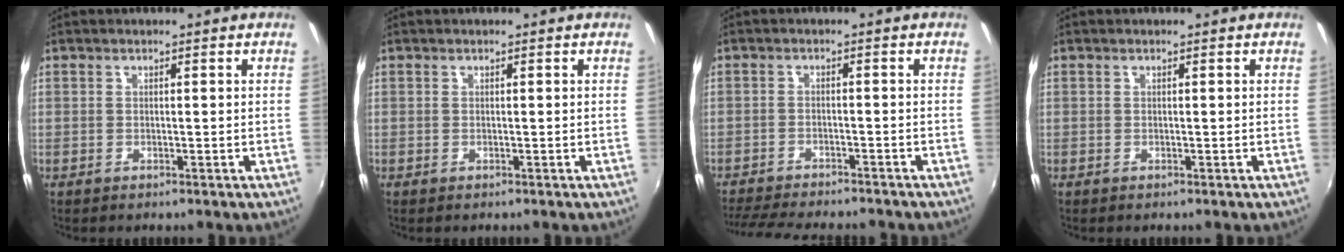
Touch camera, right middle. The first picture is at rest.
{"total": 0.0}
{"total": 11.7, "force": [-10.6, 1.9, 4.6], "torque": [-0.112, -0.022, -0.166]}
{"total": 0.0}